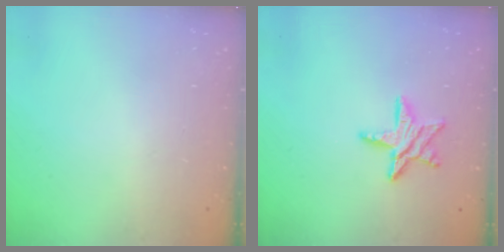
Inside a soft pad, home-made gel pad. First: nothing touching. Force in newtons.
{"total": 10.2, "press": 10.2, "slide": 0.9}